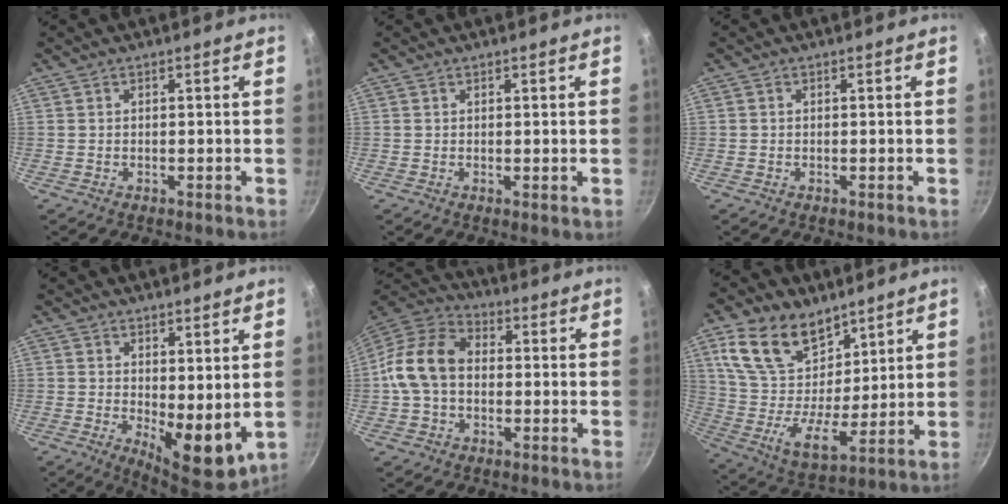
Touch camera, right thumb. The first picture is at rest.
{"total": 0.6, "force": [0.4, 0.3, 0.4], "torque": [-0.004, -0.005, 0.004]}
{"total": 0.0}
{"total": 8.8, "force": [1.0, 3.9, 7.8], "torque": [-0.092, -0.023, 0.024]}
{"total": 12.4, "force": [-0.5, 9.0, 8.5], "torque": [-0.140, 0.035, -0.029]}
{"total": 19.2, "force": [10.8, 11.8, 10.6], "torque": [-0.176, -0.059, 0.204]}